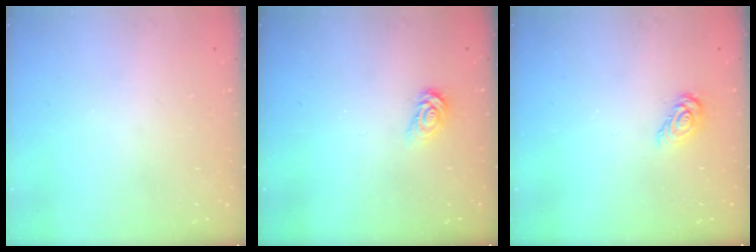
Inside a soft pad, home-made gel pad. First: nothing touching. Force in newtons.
{"total": 3.1, "press": 3.1, "slide": 0.3}
{"total": 6.5, "press": 6.5, "slide": 0.3}